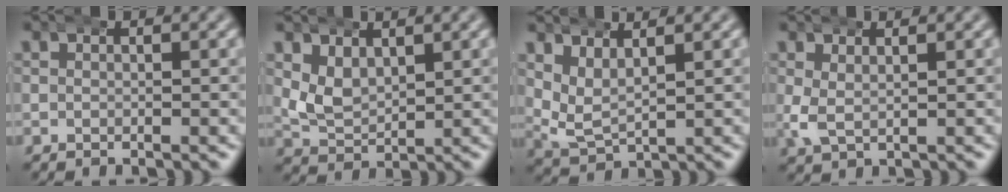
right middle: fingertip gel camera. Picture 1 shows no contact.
{"total": 3.6, "force": [1.8, 2.6, 1.8], "torque": [-0.060, -0.021, 0.043]}
{"total": 4.9, "force": [2.2, 3.4, 2.7], "torque": [-0.072, -0.016, 0.045]}
{"total": 1.6, "force": [0.7, 0.8, 1.3], "torque": [-0.039, -0.014, 0.024]}